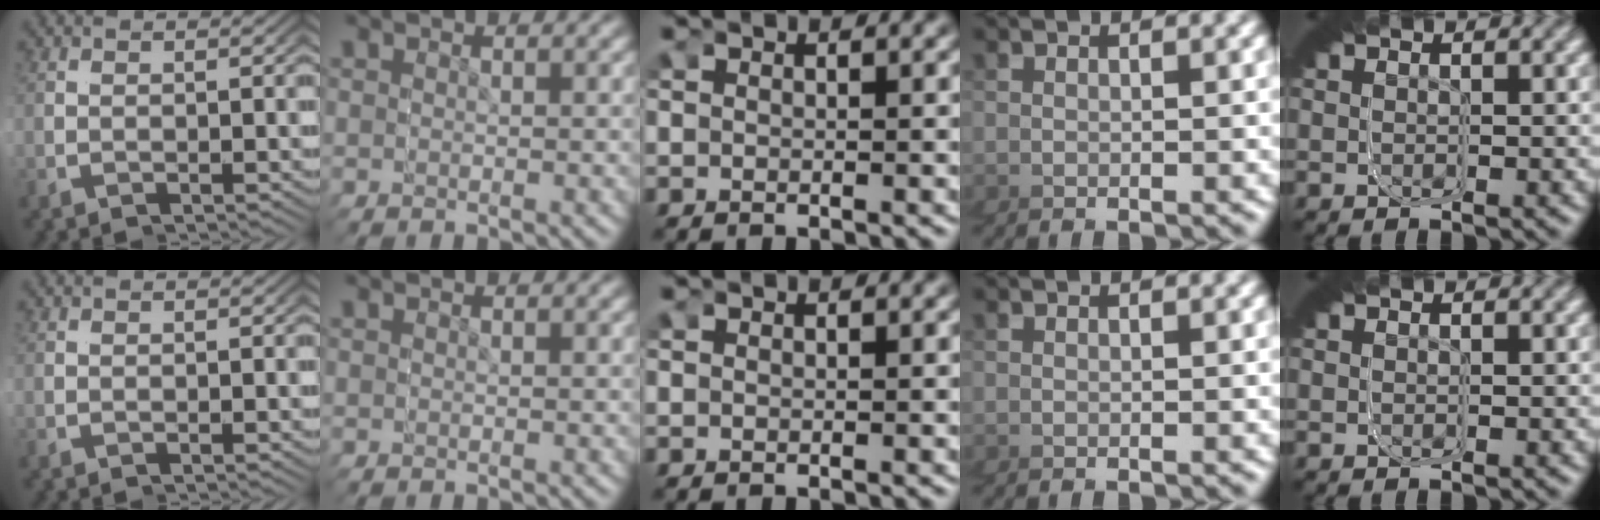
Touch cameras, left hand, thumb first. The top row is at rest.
{}